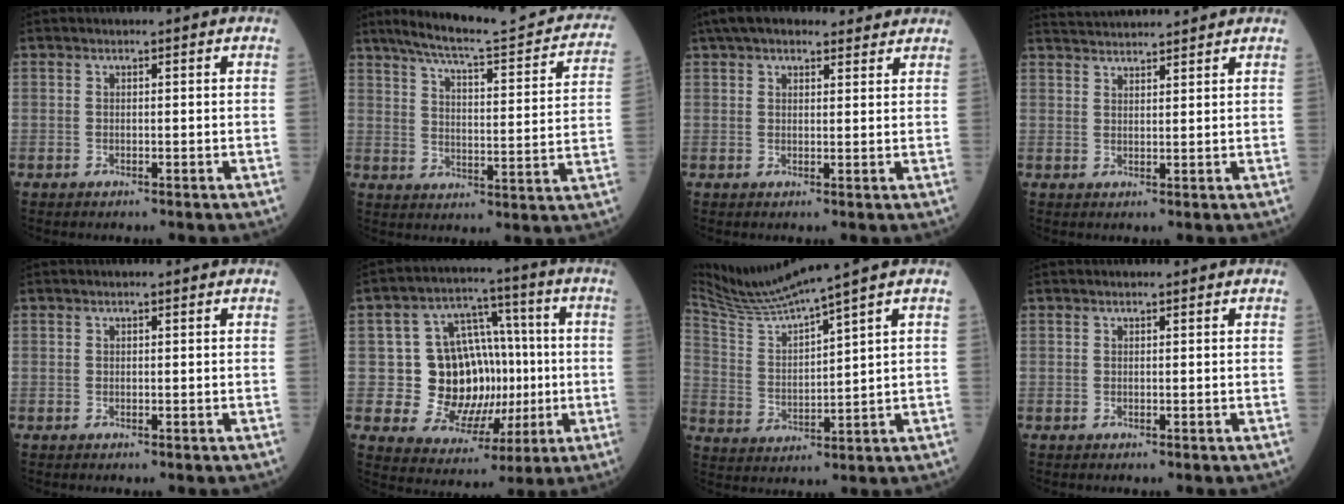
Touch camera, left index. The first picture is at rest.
{"total": 22.1, "force": [19.1, 2.6, 10.8], "torque": [-0.154, -0.020, 0.240]}
{"total": 10.7, "force": [8.9, 3.4, 4.8], "torque": [-0.070, 0.046, 0.131]}
{"total": 7.3, "force": [7.1, -0.3, 1.7], "torque": [-0.036, 0.032, 0.110]}
{"total": 0.0}
{"total": 13.7, "force": [-0.6, 11.1, 8.1], "torque": [-0.131, 0.035, 0.010]}
{"total": 9.3, "force": [8.2, -2.7, 3.5], "torque": [-0.079, -0.006, 0.166]}
{"total": 0.0}